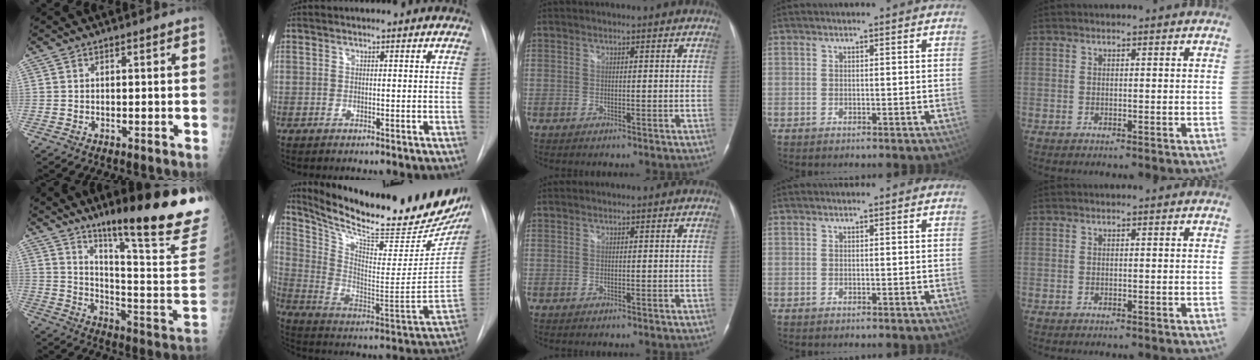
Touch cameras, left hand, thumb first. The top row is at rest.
{"thumb": {"total": 24.7, "force": [17.0, 1.8, 17.8], "torque": [-0.235, -0.111, 0.250]}, "index": {"total": 29.1, "force": [23.9, 5.1, 15.7], "torque": [-0.257, -0.071, 0.337]}}